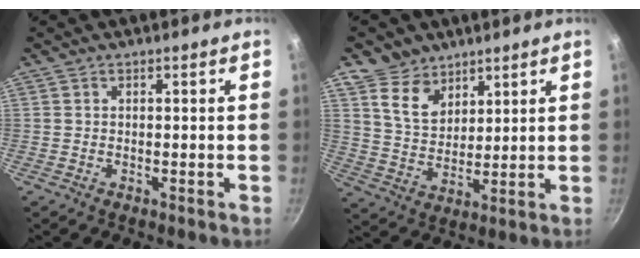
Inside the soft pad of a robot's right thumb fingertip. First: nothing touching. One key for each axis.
{"total": 8.2, "fx": 5.4, "fy": 5.7, "fz": 2.7, "tx": -0.015, "ty": -0.035, "tz": 0.104}